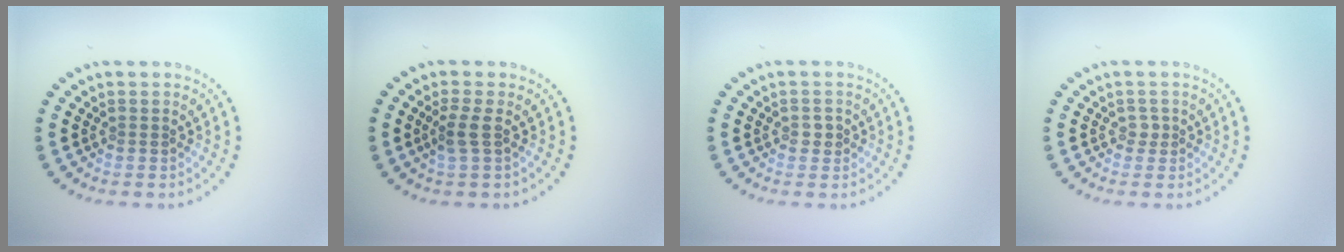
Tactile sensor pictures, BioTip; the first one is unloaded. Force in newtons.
{"total": 1.6, "press": 1.3, "slide": 1.0}
{"total": 1.0, "press": 1.0, "slide": 0.2}
{"total": 0.7, "press": 0.6, "slide": 0.4}